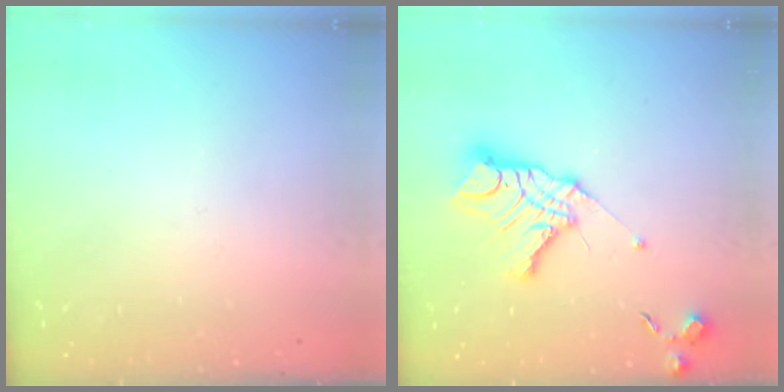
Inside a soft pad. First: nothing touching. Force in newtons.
{"total": 14.7, "press": 14.7, "slide": 1.2}